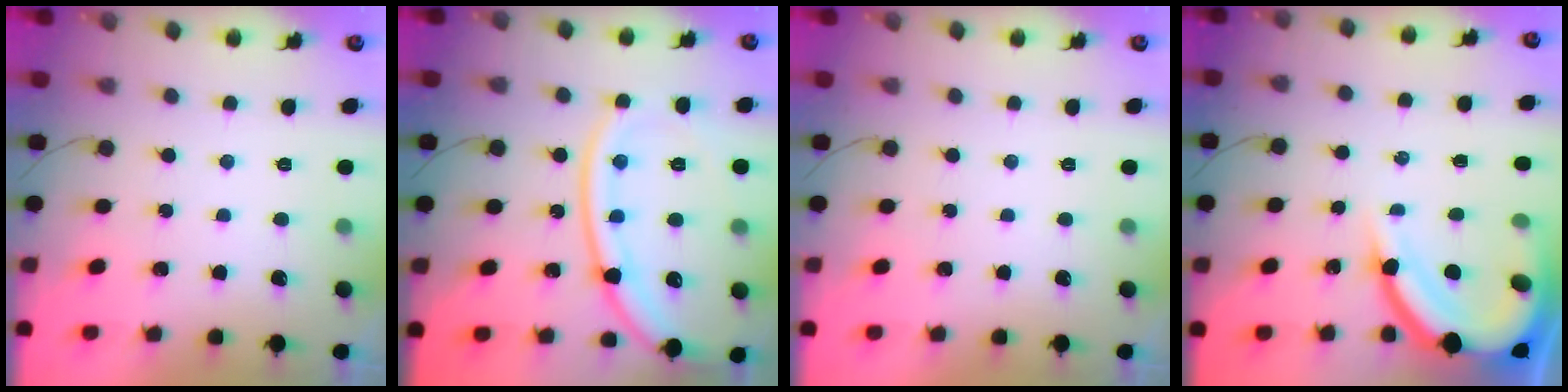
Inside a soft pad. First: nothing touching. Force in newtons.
{"total": 17.6, "press": 17.5, "slide": 2.0}
{"total": 0.0}
{"total": 13.6, "press": 13.5, "slide": 1.8}